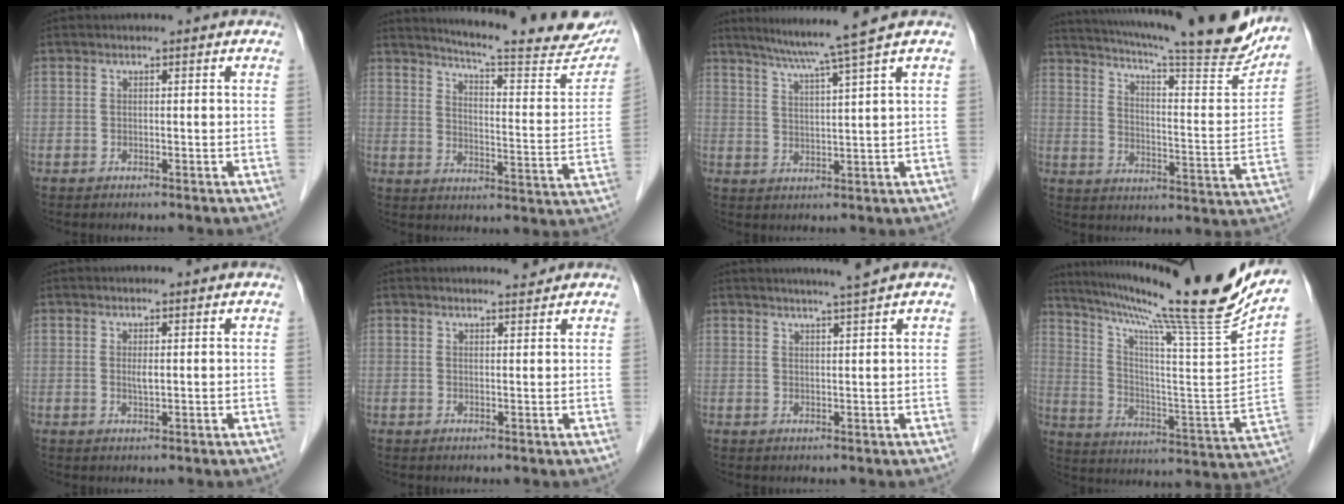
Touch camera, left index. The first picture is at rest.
{"total": 22.1, "force": [19.9, 2.0, 9.4], "torque": [-0.129, -0.067, 0.241]}
{"total": 7.6, "force": [5.8, -2.4, 4.2], "torque": [-0.068, -0.002, 0.095]}
{"total": 24.2, "force": [21.2, 1.6, 11.7], "torque": [-0.191, -0.044, 0.281]}
{"total": 1.2, "force": [0.3, 0.1, 1.1], "torque": [-0.028, -0.003, 0.007]}
{"total": 1.5, "force": [1.5, -0.1, -0.1], "torque": [-0.006, -0.006, 0.026]}
{"total": 3.5, "force": [2.9, -1.1, 1.6], "torque": [-0.025, -0.005, 0.047]}
{"total": 27.1, "force": [22.0, -1.9, 15.8], "torque": [-0.261, -0.058, 0.325]}